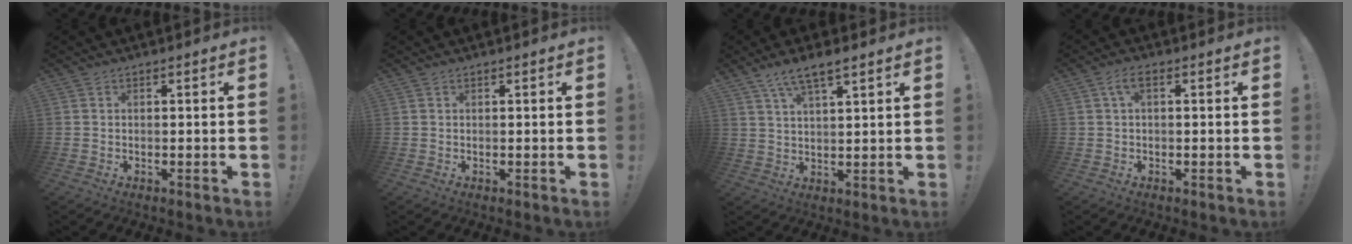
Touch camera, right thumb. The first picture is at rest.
{"total": 0.0}
{"total": 6.5, "force": [4.7, 1.5, 4.3], "torque": [-0.075, -0.021, 0.083]}
{"total": 3.4, "force": [0.7, 1.2, 3.1], "torque": [-0.065, 0.010, 0.012]}